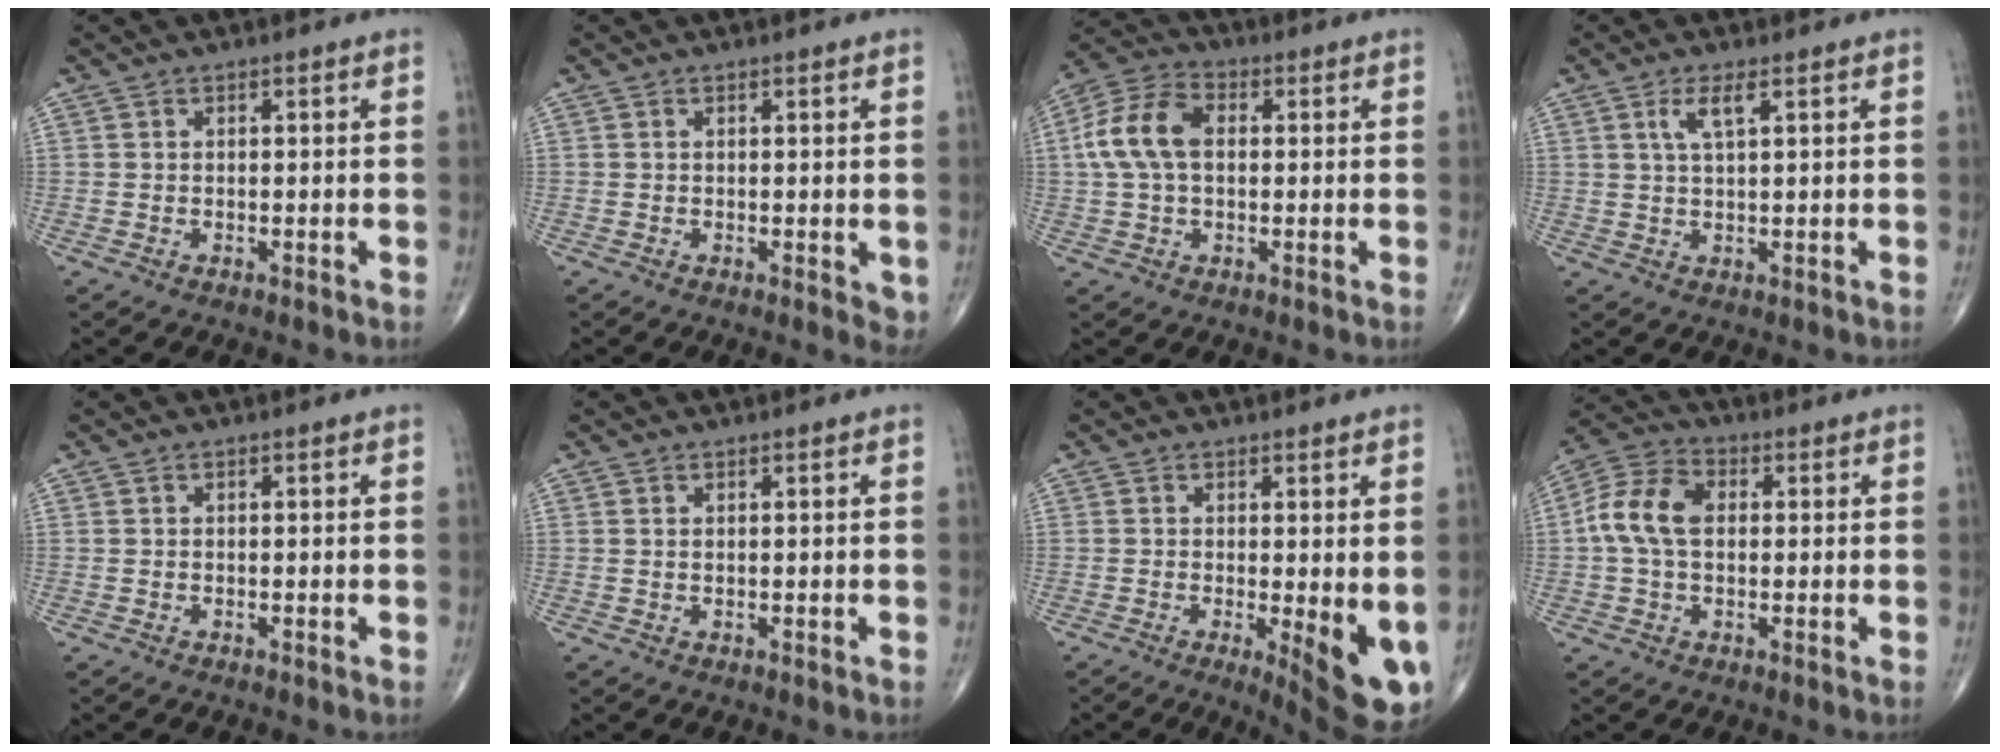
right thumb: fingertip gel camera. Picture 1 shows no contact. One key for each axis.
{"total": 2.8, "fx": -0.4, "fy": 1.2, "fz": 2.5, "tx": -0.019, "ty": -0.007, "tz": -0.007}
{"total": 10.9, "fx": 1.1, "fy": 6.9, "fz": 8.4, "tx": -0.174, "ty": 0.029, "tz": 0.015}
{"total": 3.7, "fx": 1.6, "fy": 0.8, "fz": 3.2, "tx": -0.071, "ty": -0.002, "tz": 0.034}
{"total": 0.0}
{"total": 0.6, "fx": 0.3, "fy": 0.3, "fz": 0.4, "tx": -0.008, "ty": 0.000, "tz": 0.006}
{"total": 9.7, "fx": -1.5, "fy": 2.7, "fz": 9.2, "tx": -0.117, "ty": -0.022, "tz": -0.014}
{"total": 9.7, "fx": 0.7, "fy": 6.5, "fz": 7.2, "tx": -0.145, "ty": 0.027, "tz": 0.005}